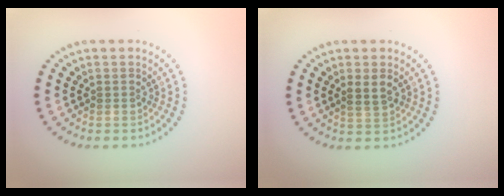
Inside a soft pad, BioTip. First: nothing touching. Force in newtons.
{"total": 1.9, "press": 1.7, "slide": 0.7}